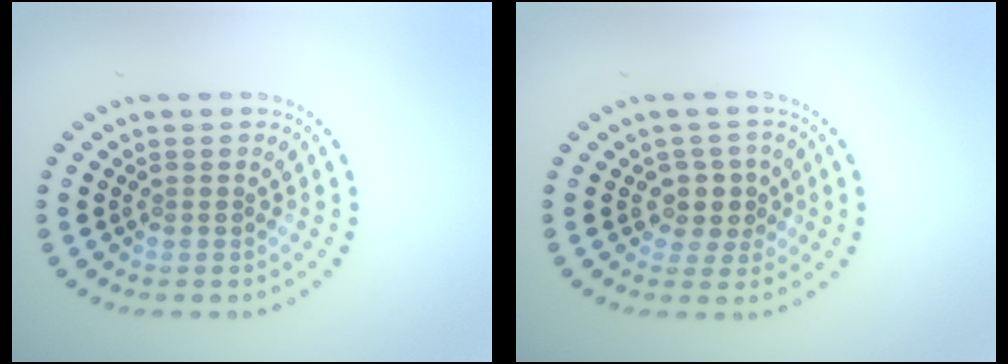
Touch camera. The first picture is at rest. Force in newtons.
{"total": 2.4, "press": 2.0, "slide": 1.4}